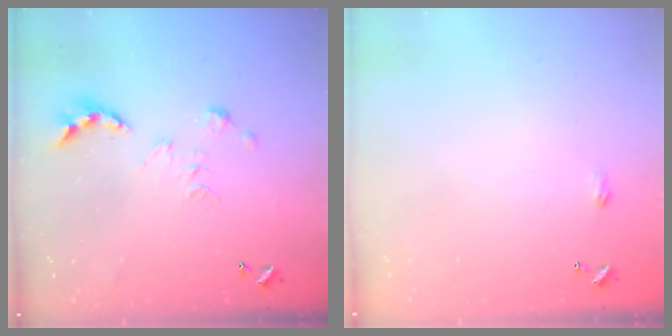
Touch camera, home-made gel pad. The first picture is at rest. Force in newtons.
{"total": 2.3, "press": 2.3, "slide": 0.4}